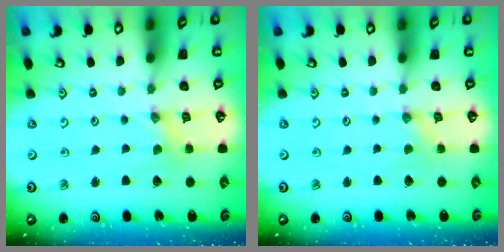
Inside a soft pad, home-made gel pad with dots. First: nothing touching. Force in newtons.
{"total": 0.0}